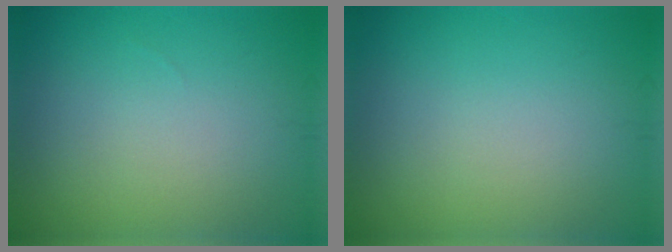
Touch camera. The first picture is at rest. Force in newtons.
{"total": 0.0}